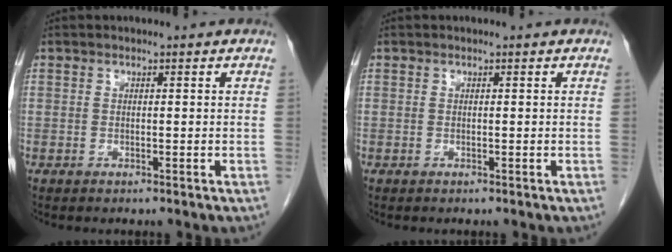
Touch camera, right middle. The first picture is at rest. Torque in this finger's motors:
{"motor_torque": [0.00, 0.00, 0.00, 0.00]}